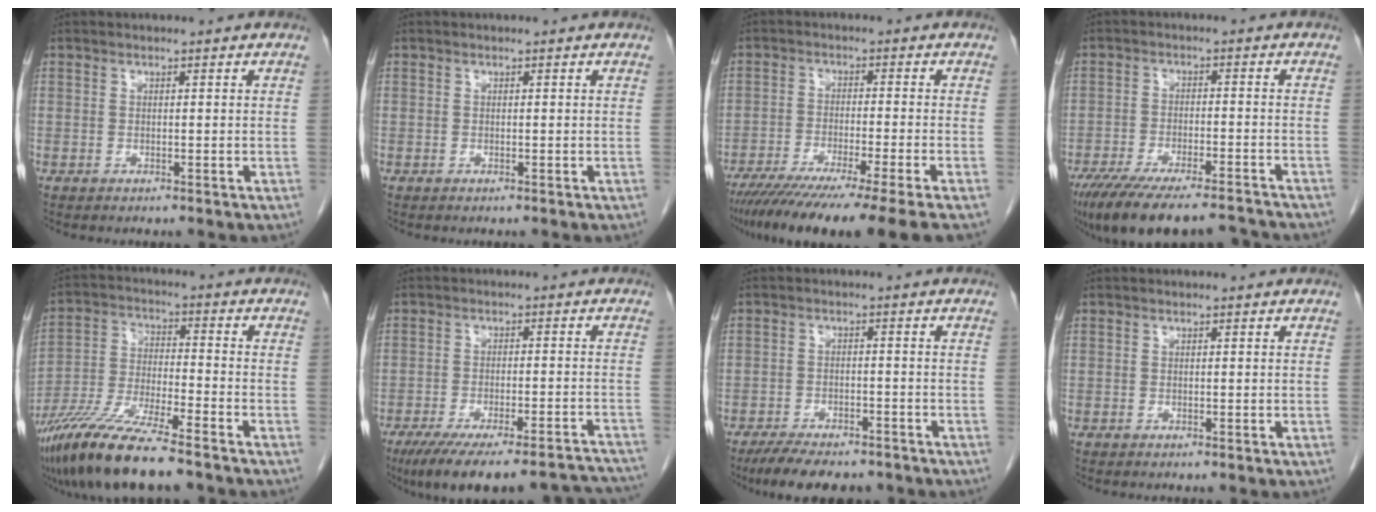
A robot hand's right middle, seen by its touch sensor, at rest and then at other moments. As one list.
[{"total": 0.0}, {"total": 16.5, "force": [-12.9, -1.3, 10.1], "torque": [-0.135, -0.052, -0.204]}, {"total": 18.1, "force": [-15.6, 3.4, 8.6], "torque": [-0.153, -0.025, -0.229]}, {"total": 14.0, "force": [-10.6, 1.2, 9.1], "torque": [-0.188, -0.035, -0.194]}, {"total": 22.3, "force": [-20.0, 3.0, 9.5], "torque": [-0.094, -0.008, -0.261]}, {"total": 9.9, "force": [-8.2, 3.2, 4.5], "torque": [-0.067, -0.007, -0.123]}, {"total": 0.0}]